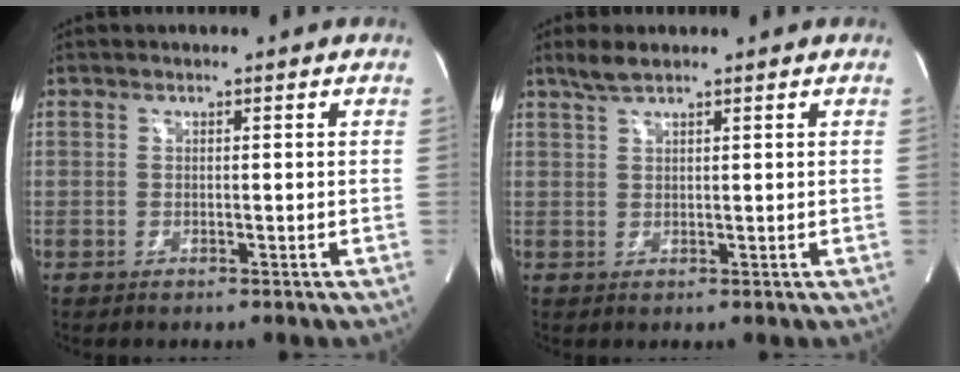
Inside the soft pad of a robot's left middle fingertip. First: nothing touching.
{"total": 2.5, "force": [2.0, 0.2, 1.4], "torque": [-0.039, 0.007, 0.043]}